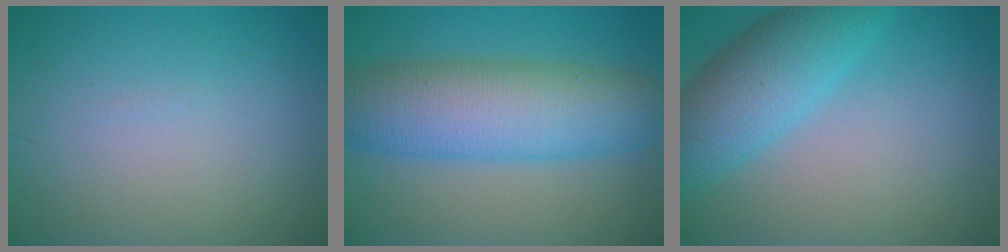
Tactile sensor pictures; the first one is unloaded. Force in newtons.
{"total": 9.6, "press": 9.6, "slide": 0.4}
{"total": 6.5, "press": 6.5, "slide": 0.2}